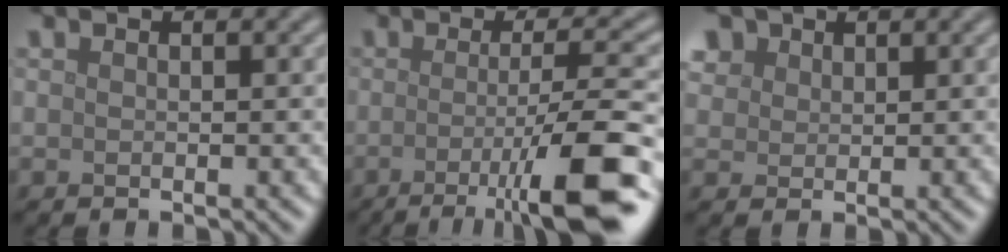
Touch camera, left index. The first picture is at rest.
{"total": 10.2, "force": [-3.5, 2.0, 9.4], "torque": [-0.121, -0.001, -0.061]}
{"total": 3.5, "force": [2.0, 2.5, 1.3], "torque": [-0.045, 0.009, 0.039]}